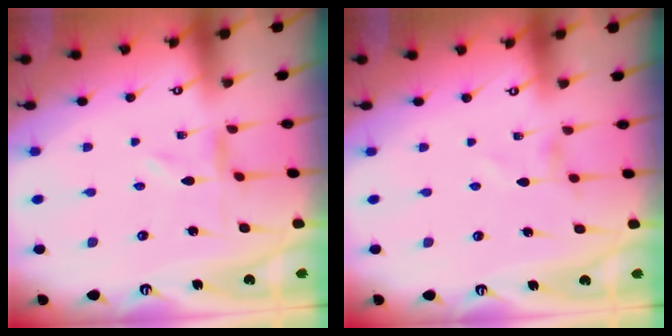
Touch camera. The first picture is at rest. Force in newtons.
{"total": 0.8, "press": 0.7, "slide": 0.2}